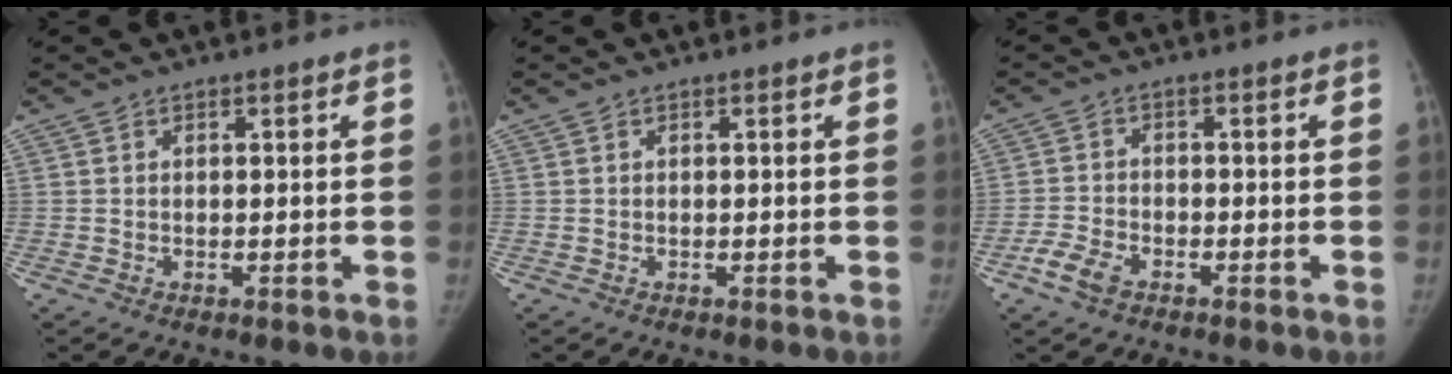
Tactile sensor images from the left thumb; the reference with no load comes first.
{"total": 0.0}
{"total": 4.7, "force": [-3.0, 2.5, 2.7], "torque": [-0.060, 0.010, -0.058]}